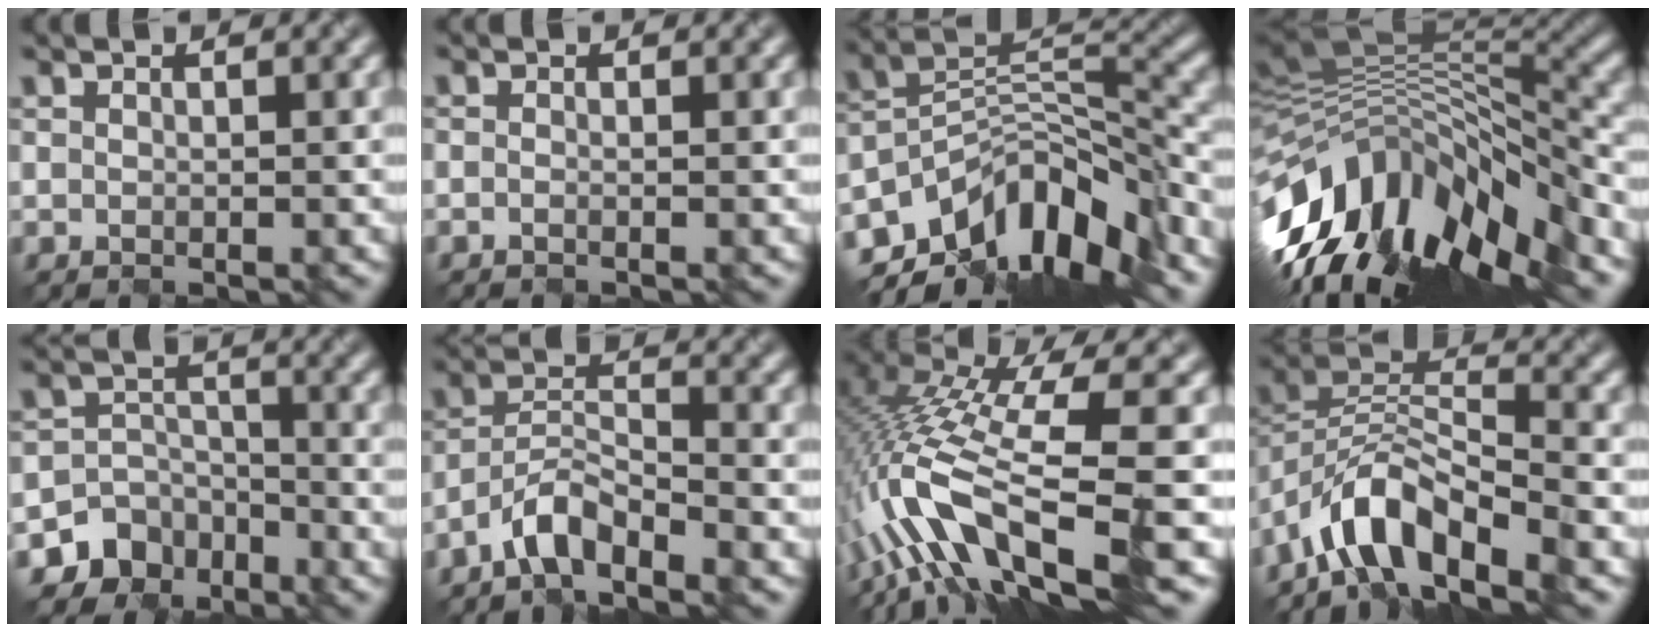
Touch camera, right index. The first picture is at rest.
{"total": 0.5, "force": [-0.5, 0.0, 0.3], "torque": [-0.002, -0.003, -0.014]}
{"total": 11.4, "force": [-8.3, 4.6, 6.3], "torque": [-0.098, 0.009, -0.158]}
{"total": 13.8, "force": [-6.3, 6.2, 10.6], "torque": [-0.195, 0.015, -0.118]}
{"total": 5.7, "force": [-4.4, 3.7, -0.1], "torque": [0.025, -0.004, -0.076]}
{"total": 4.3, "force": [-3.5, 1.1, 2.2], "torque": [-0.038, 0.007, -0.073]}
{"total": 11.8, "force": [-3.9, 3.2, 10.7], "torque": [-0.214, 0.001, -0.065]}
{"total": 7.5, "force": [-5.5, 2.7, 4.4], "torque": [-0.069, 0.005, -0.108]}